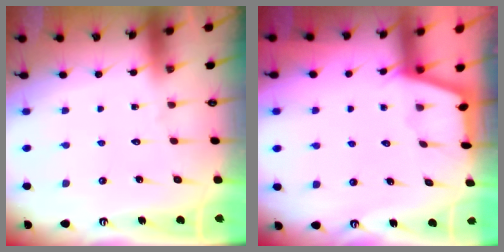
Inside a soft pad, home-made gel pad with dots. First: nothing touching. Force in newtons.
{"total": 1.7, "press": 1.7, "slide": 0.4}